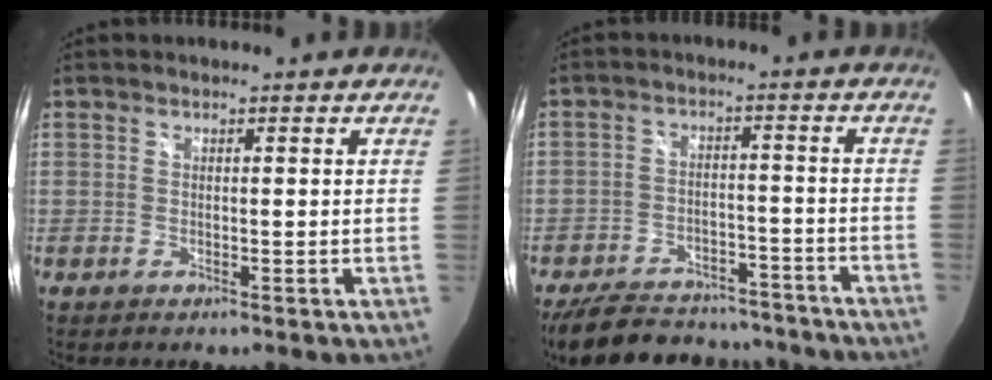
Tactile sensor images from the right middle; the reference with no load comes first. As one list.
[{"total": 19.4, "force": [-16.4, 7.4, 7.4], "torque": [-0.166, 0.019, -0.221]}]